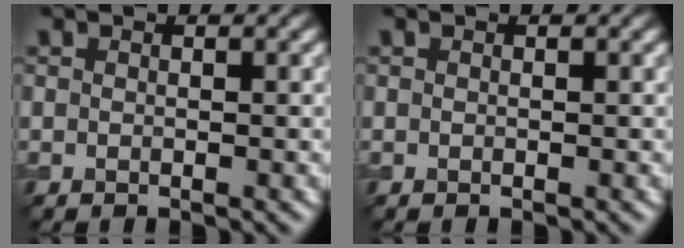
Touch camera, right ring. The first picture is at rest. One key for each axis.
{"total": 0.0}